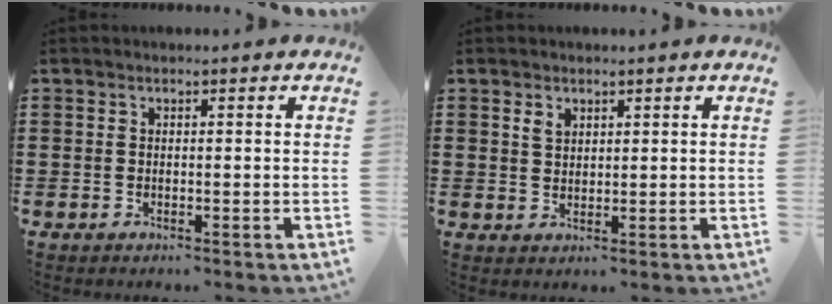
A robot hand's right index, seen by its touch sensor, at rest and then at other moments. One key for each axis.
{"total": 1.7, "fx": 1.1, "fy": 1.1, "fz": 0.8, "tx": -0.018, "ty": 0.003, "tz": 0.020}